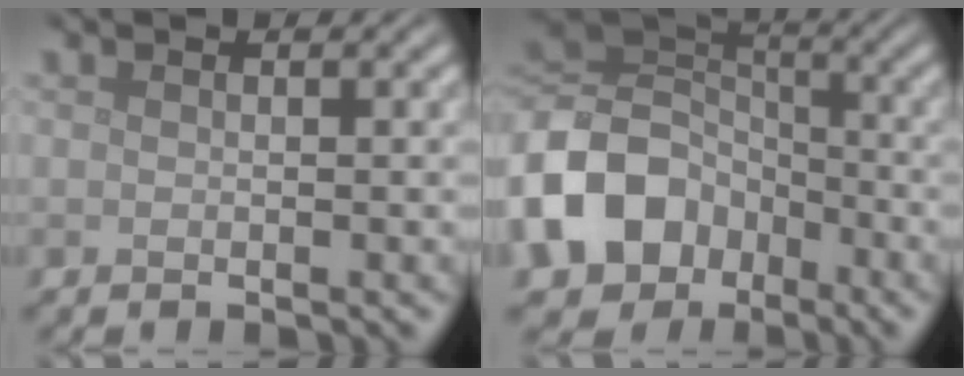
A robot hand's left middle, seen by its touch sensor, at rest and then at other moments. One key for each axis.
{"total": 12.4, "fx": -5.2, "fy": 9.6, "fz": 5.8, "tx": -0.146, "ty": -0.007, "tz": -0.119}